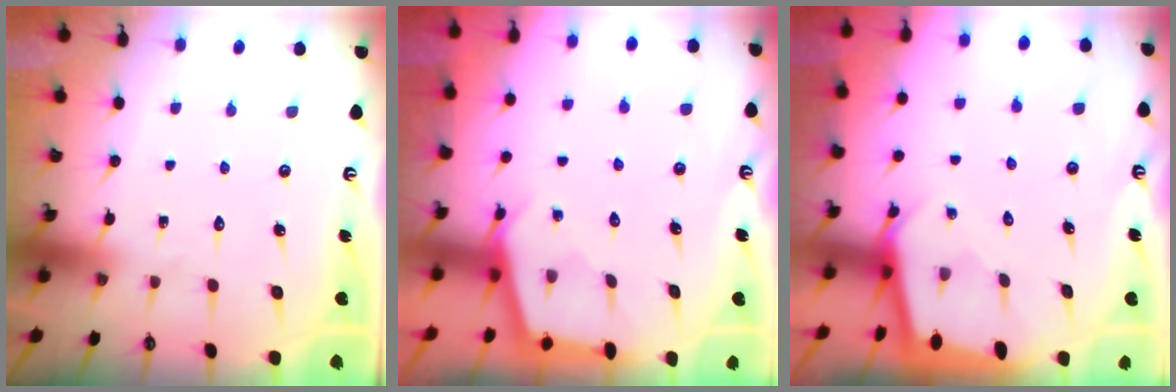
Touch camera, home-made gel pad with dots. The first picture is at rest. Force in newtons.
{"total": 2.7, "press": 2.7, "slide": 0.3}
{"total": 2.4, "press": 2.4, "slide": 0.2}